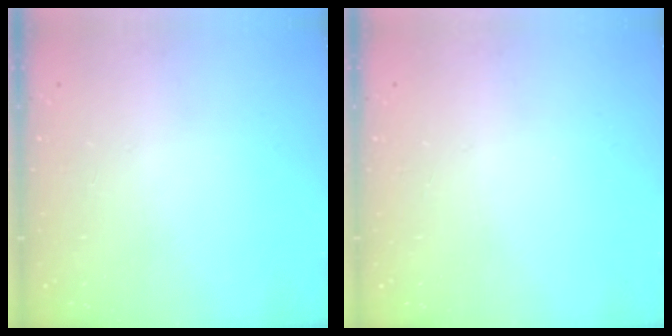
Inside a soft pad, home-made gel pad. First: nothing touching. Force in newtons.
{"total": 0.0}